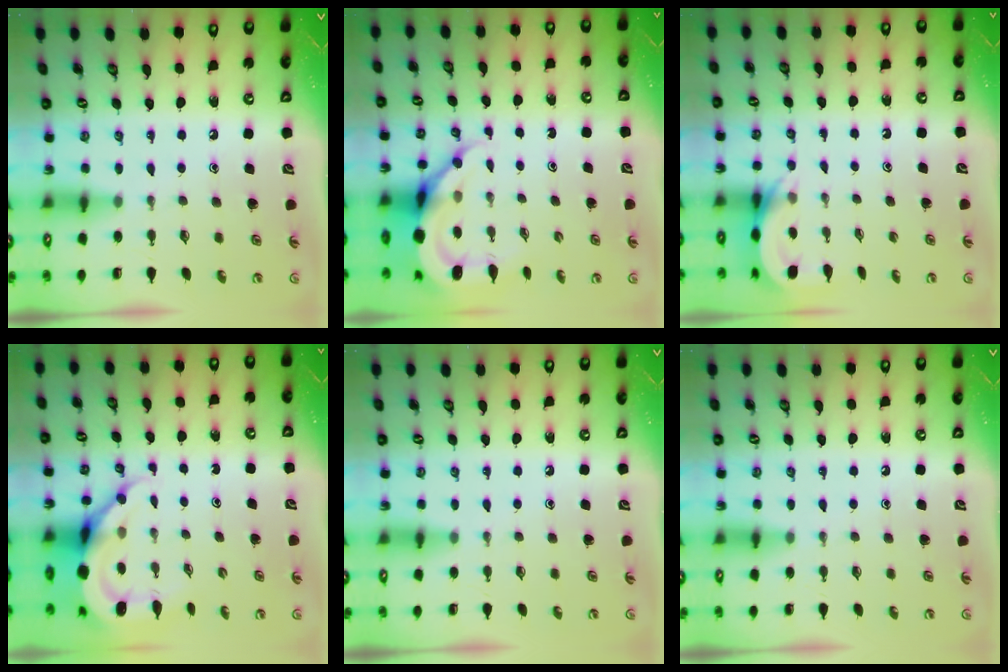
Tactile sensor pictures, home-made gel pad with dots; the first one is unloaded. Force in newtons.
{"total": 9.5, "press": 9.4, "slide": 1.1}
{"total": 5.5, "press": 5.5, "slide": 0.4}
{"total": 9.5, "press": 9.4, "slide": 1.1}
{"total": 0.0}
{"total": 0.0}